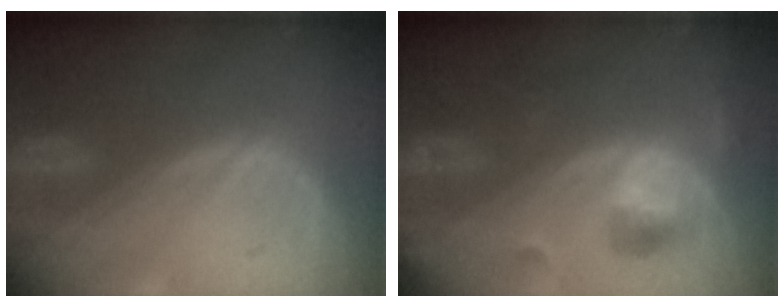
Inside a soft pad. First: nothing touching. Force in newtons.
{"total": 5.2, "press": 5.0, "slide": 1.4}